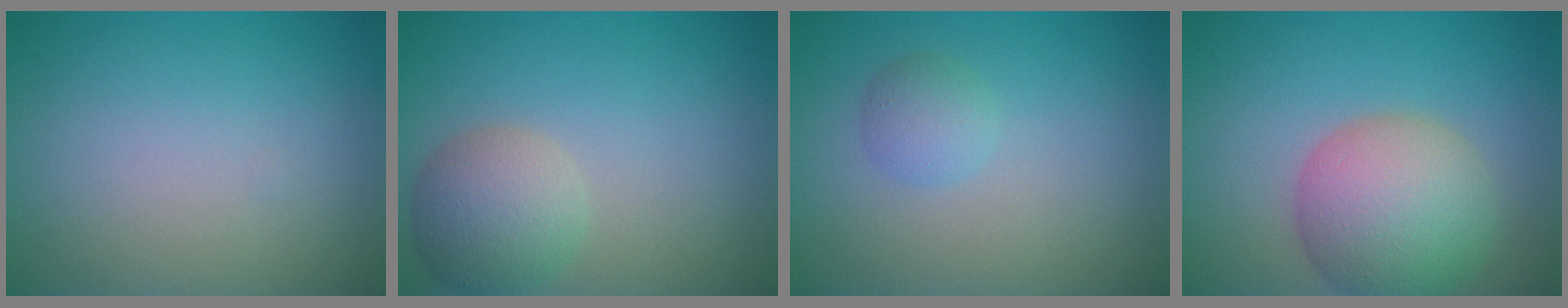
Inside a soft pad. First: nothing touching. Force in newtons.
{"total": 4.5, "press": 4.5, "slide": 0.1}
{"total": 1.7, "press": 1.7, "slide": 0.0}
{"total": 7.8, "press": 7.8, "slide": 0.5}